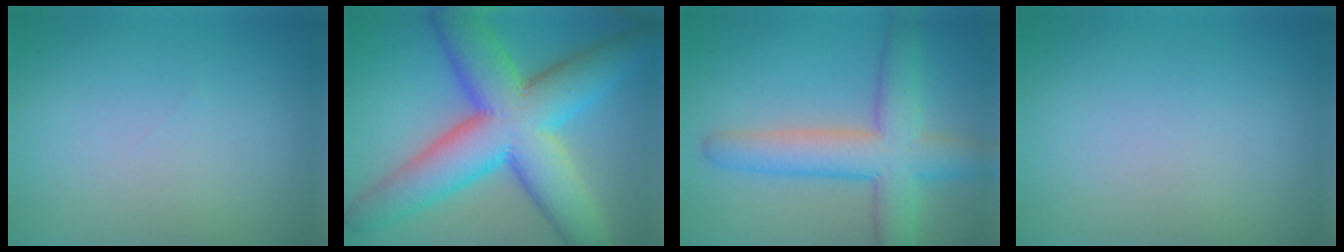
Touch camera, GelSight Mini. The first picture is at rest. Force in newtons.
{"total": 13.8, "press": 13.7, "slide": 0.3}
{"total": 7.4, "press": 7.4, "slide": 0.2}
{"total": 0.0}